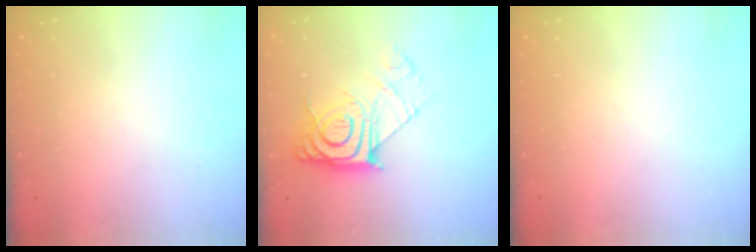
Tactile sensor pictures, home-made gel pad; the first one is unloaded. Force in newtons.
{"total": 12.3, "press": 12.3, "slide": 1.1}
{"total": 0.0}